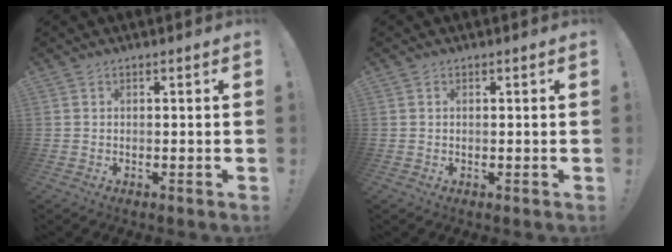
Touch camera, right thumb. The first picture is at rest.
{"total": 0.5, "force": [0.2, 0.3, 0.4], "torque": [-0.003, -0.001, 0.001]}